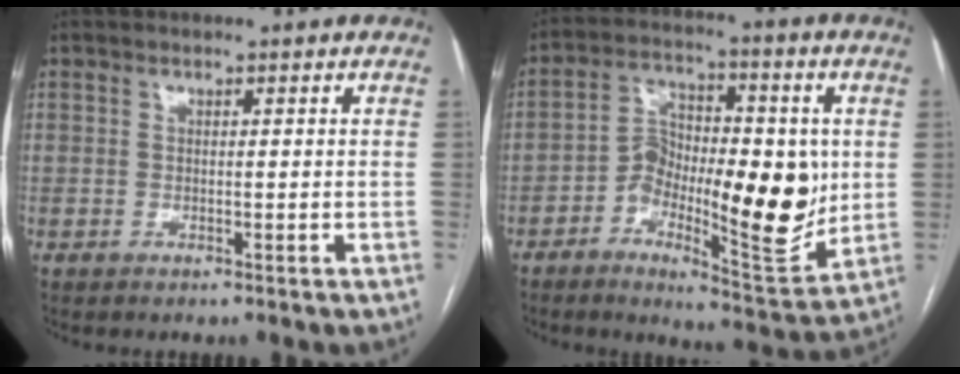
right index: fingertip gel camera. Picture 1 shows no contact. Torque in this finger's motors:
{"motor_torque": [0.54, -0.03, 0.34, 0.13]}